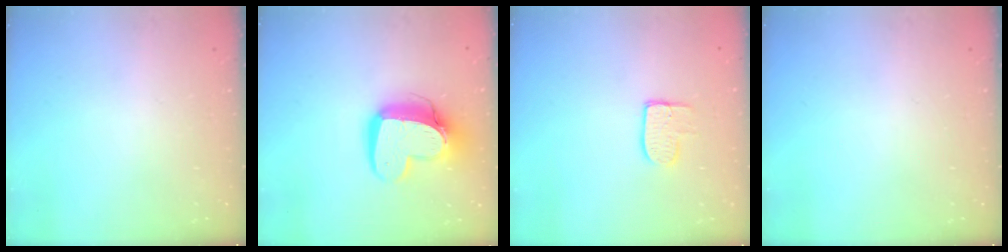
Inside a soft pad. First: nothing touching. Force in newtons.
{"total": 14.7, "press": 14.6, "slide": 1.4}
{"total": 7.4, "press": 7.4, "slide": 0.2}
{"total": 0.0}